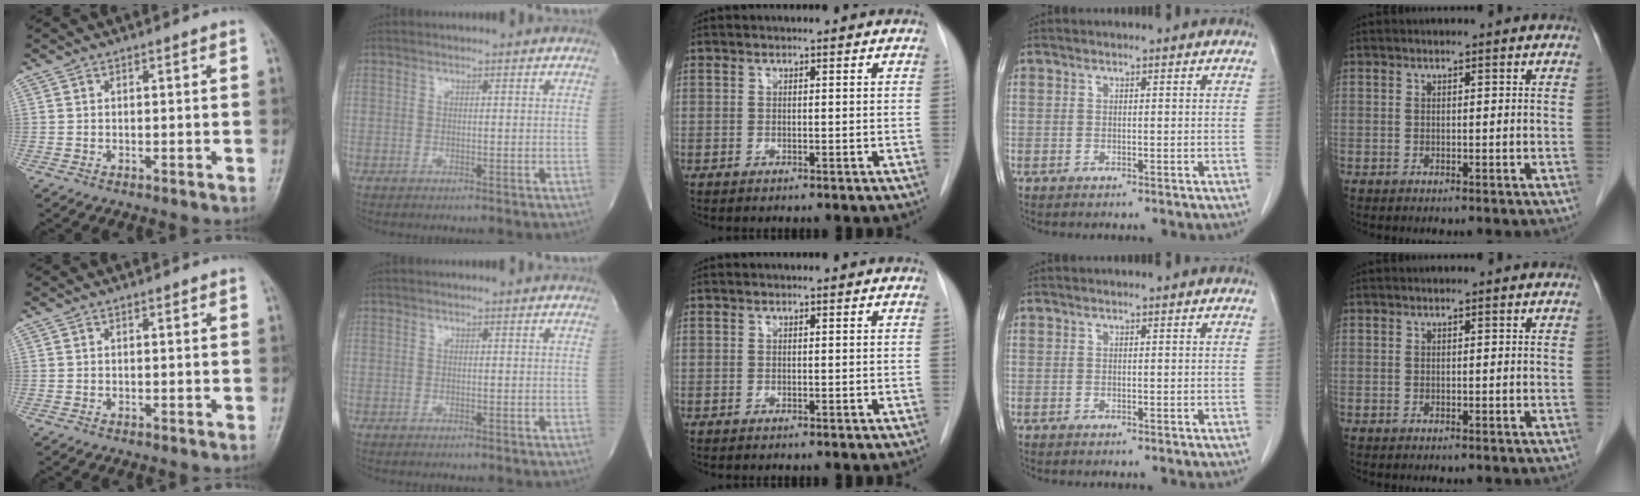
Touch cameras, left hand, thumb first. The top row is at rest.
{}